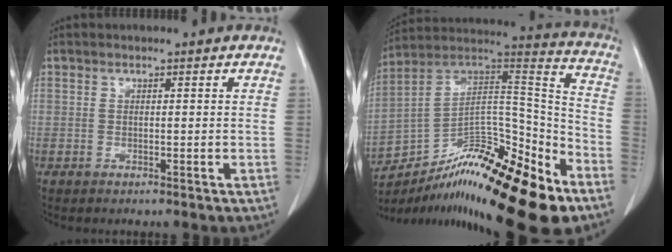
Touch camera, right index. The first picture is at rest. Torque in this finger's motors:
{"motor_torque": [1.00, -1.14, -0.06, -0.08]}